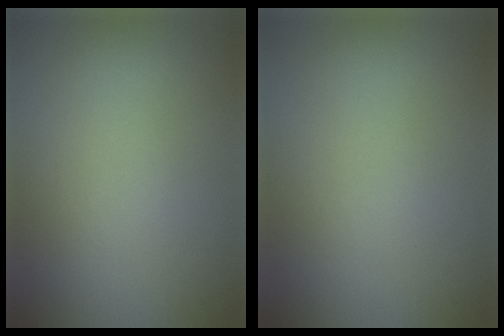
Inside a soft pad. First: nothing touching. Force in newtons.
{"total": 0.0}